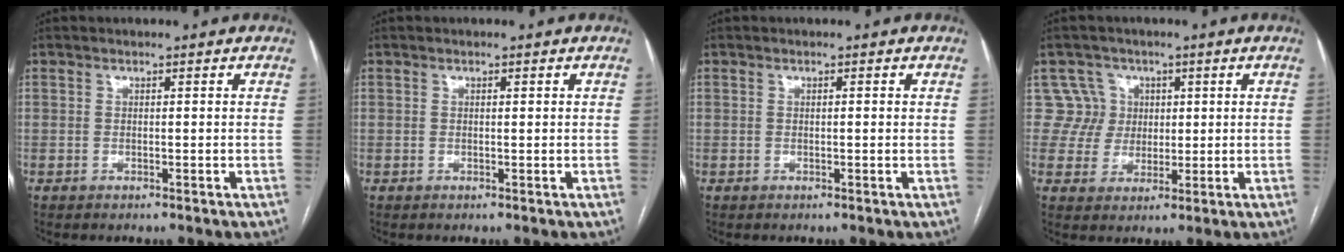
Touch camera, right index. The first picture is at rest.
{"total": 0.6, "force": [0.3, 0.2, 0.5], "torque": [-0.009, -0.001, 0.005]}
{"total": 0.8, "force": [0.3, 0.2, 0.7], "torque": [-0.015, 0.002, 0.005]}
{"total": 5.8, "force": [1.7, 5.5, -0.5], "torque": [0.027, 0.010, 0.036]}